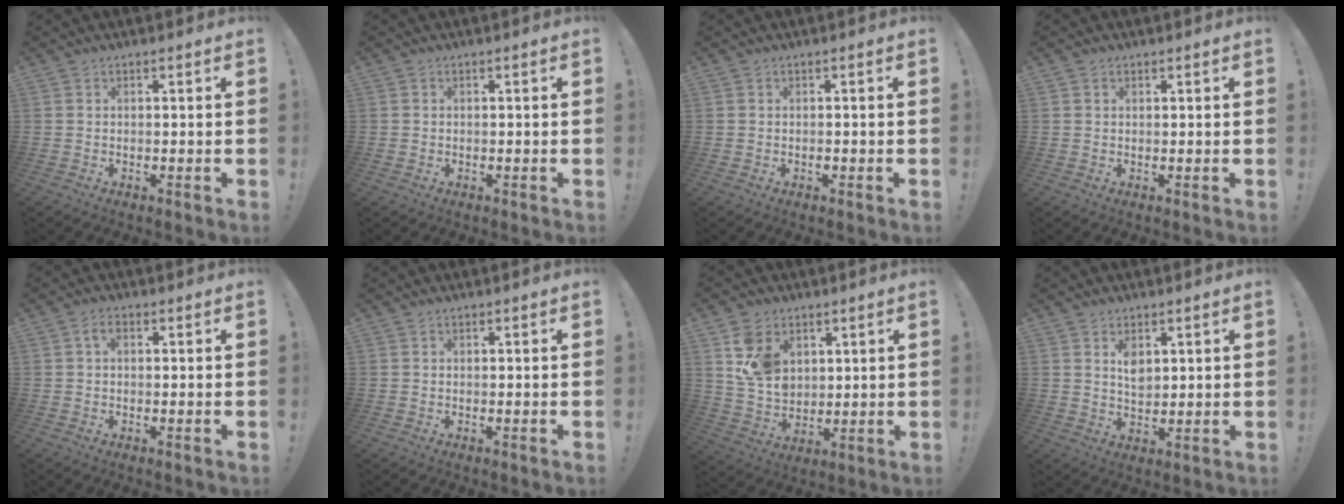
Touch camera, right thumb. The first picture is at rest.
{"total": 0.6, "force": [-0.1, 0.6, -0.1], "torque": [0.002, 0.004, -0.002]}
{"total": 0.8, "force": [-0.6, 0.4, 0.5], "torque": [-0.008, -0.001, -0.010]}
{"total": 0.5, "force": [0.3, 0.4, 0.0], "torque": [0.000, 0.002, 0.006]}
{"total": 2.5, "force": [0.5, 1.4, 2.0], "torque": [-0.035, 0.006, 0.005]}
{"total": 0.0}
{"total": 11.7, "force": [5.2, 8.9, 5.5], "torque": [-0.094, -0.013, 0.108]}
{"total": 5.4, "force": [2.5, 3.5, 3.2], "torque": [-0.042, -0.014, 0.043]}